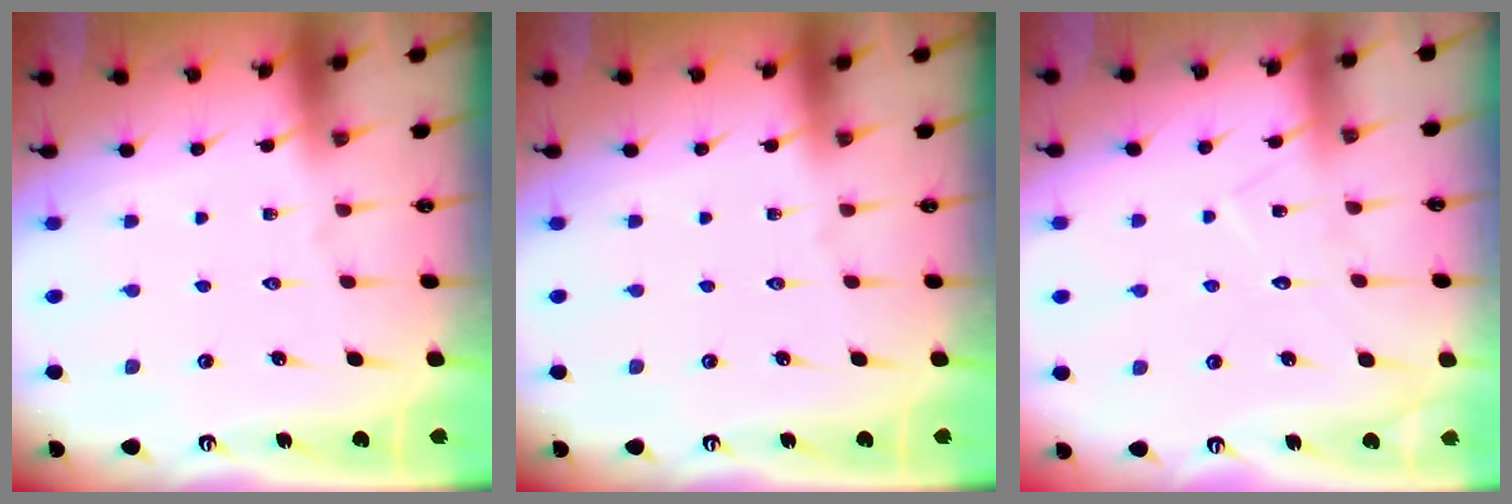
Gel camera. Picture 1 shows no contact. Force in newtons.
{"total": 0.0}
{"total": 6.2, "press": 6.2, "slide": 0.4}